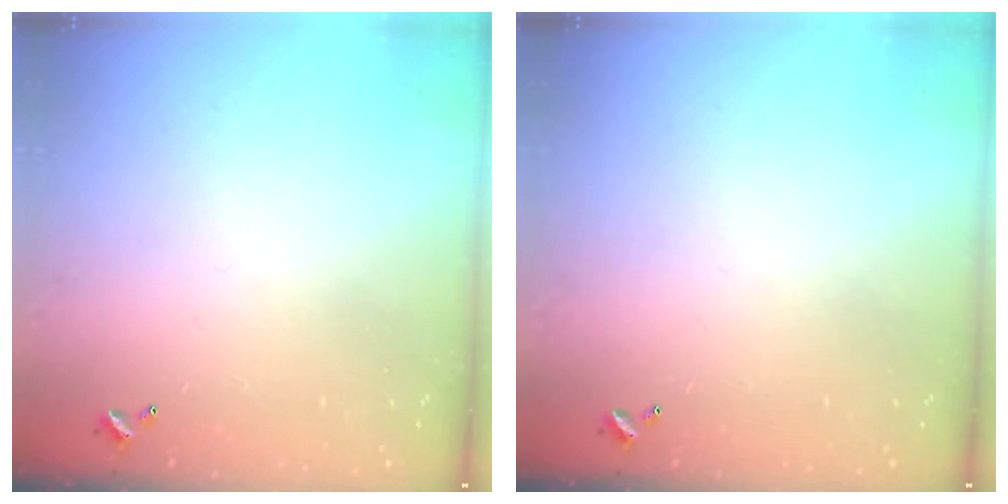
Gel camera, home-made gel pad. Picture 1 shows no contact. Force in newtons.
{"total": 0.0}